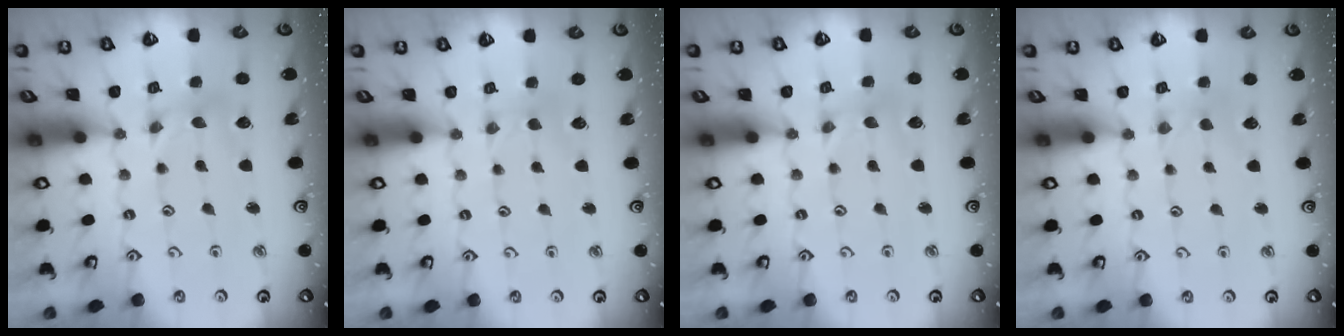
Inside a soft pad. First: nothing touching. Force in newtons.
{"total": 1.7, "press": 1.7, "slide": 0.4}
{"total": 0.0}
{"total": 1.0, "press": 0.9, "slide": 0.2}